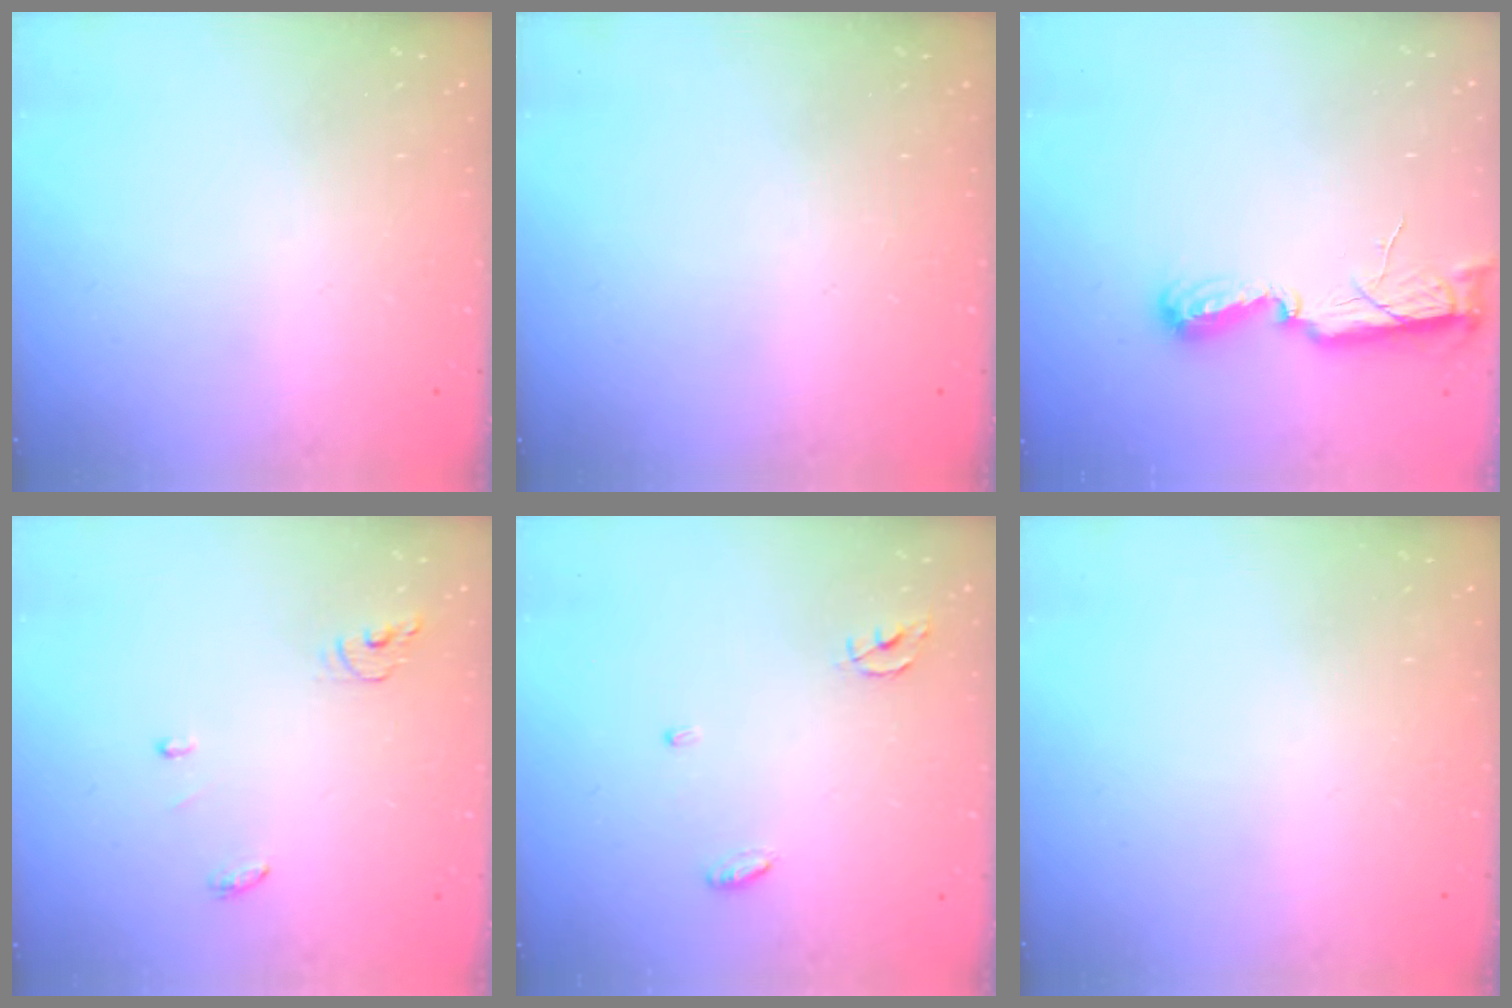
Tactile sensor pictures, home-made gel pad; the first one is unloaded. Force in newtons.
{"total": 0.0}
{"total": 7.5, "press": 7.5, "slide": 0.4}
{"total": 4.5, "press": 4.5, "slide": 0.3}
{"total": 3.9, "press": 3.9, "slide": 0.2}
{"total": 0.0}